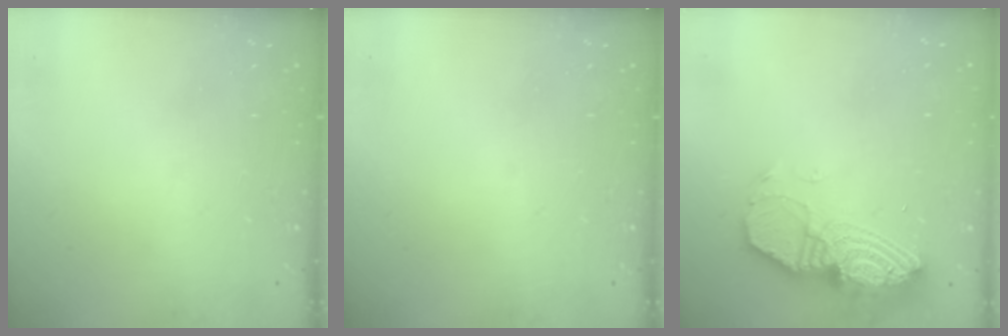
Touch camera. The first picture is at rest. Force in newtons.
{"total": 0.0}
{"total": 14.8, "press": 14.8, "slide": 1.3}